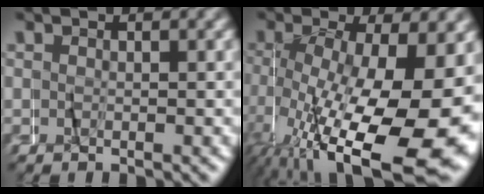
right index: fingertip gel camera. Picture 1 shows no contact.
{"total": 13.6, "force": [-3.4, 5.9, 11.8], "torque": [-0.197, -0.038, -0.027]}